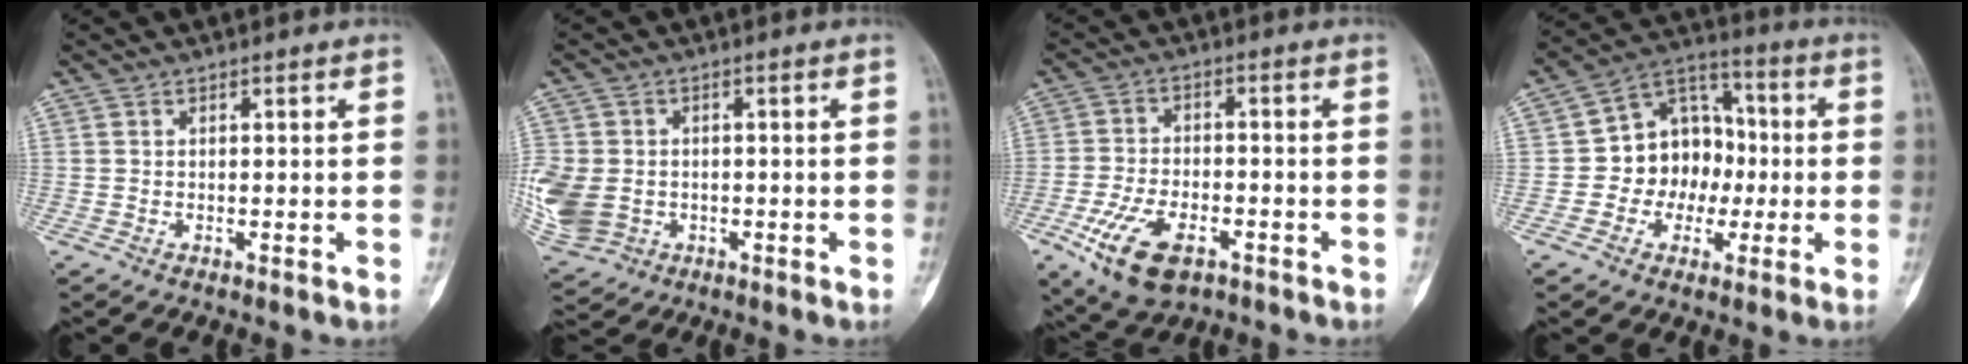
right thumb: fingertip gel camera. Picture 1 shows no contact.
{"total": 15.9, "force": [-3.2, 13.1, 8.4], "torque": [-0.237, 0.005, -0.045]}
{"total": 11.8, "force": [-5.6, 6.2, 8.4], "torque": [-0.158, 0.011, -0.093]}
{"total": 12.6, "force": [-1.3, 10.5, 6.8], "torque": [-0.058, 0.038, -0.029]}